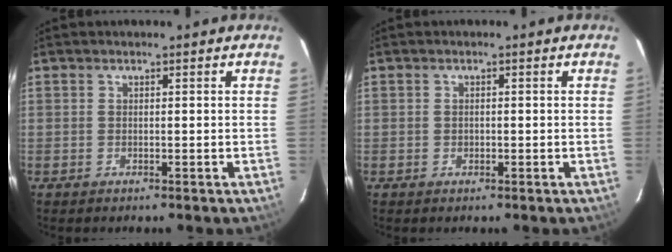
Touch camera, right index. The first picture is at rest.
{"total": 0.7, "force": [-0.1, 0.7, 0.1], "torque": [0.000, 0.001, 0.000]}